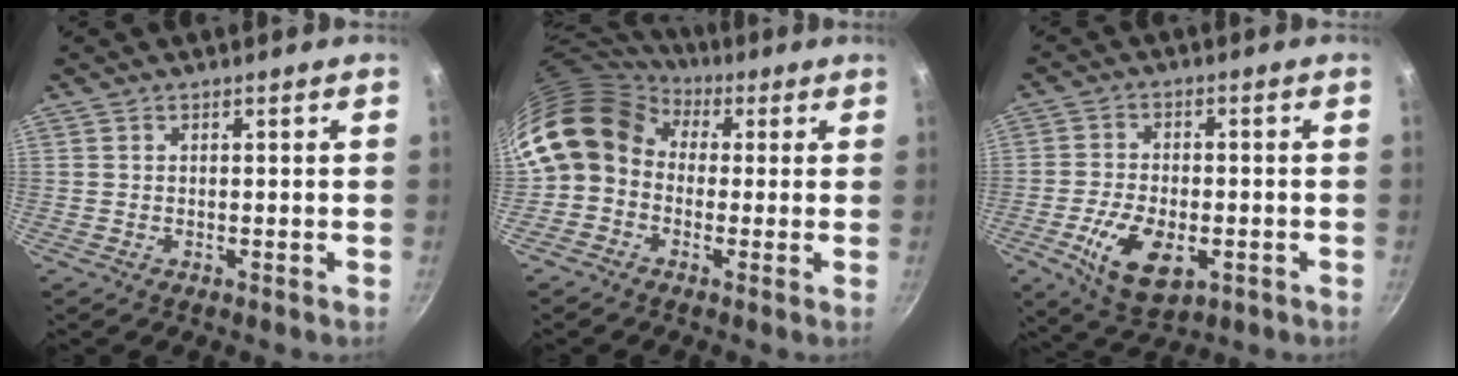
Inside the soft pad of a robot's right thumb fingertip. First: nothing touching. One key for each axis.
{"total": 11.5, "fx": 2.1, "fy": 9.5, "fz": 6.2, "tx": -0.097, "ty": 0.020, "tz": 0.011}
{"total": 11.7, "fx": -3.9, "fy": 6.4, "fz": 9.0, "tx": -0.157, "ty": 0.005, "tz": -0.061}